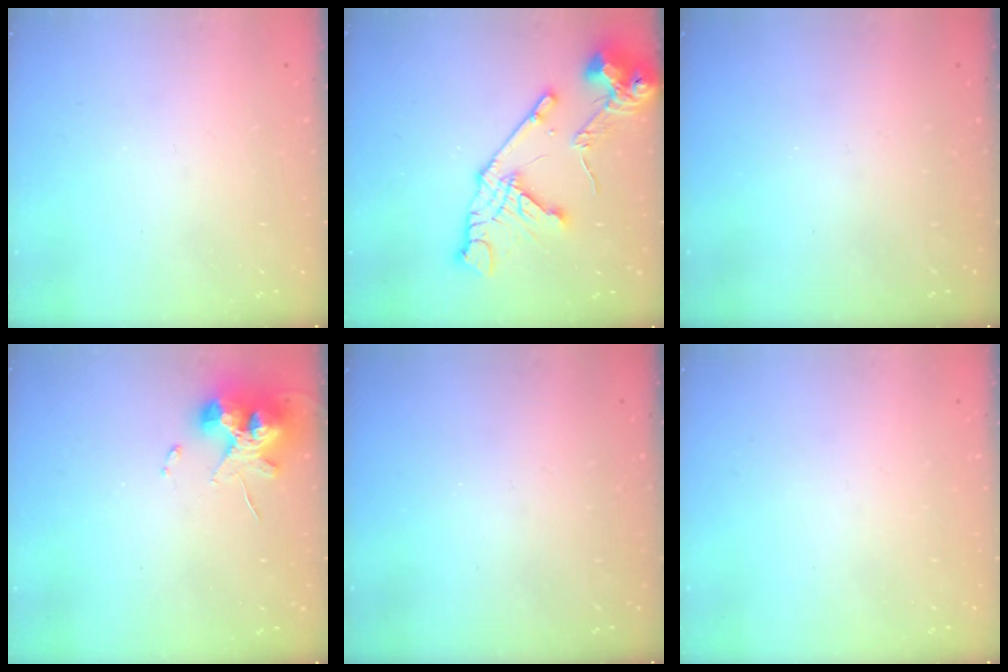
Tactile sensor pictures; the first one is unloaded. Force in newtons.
{"total": 17.4, "press": 17.2, "slide": 2.2}
{"total": 0.0}
{"total": 12.0, "press": 11.8, "slide": 1.9}
{"total": 0.0}
{"total": 0.0}